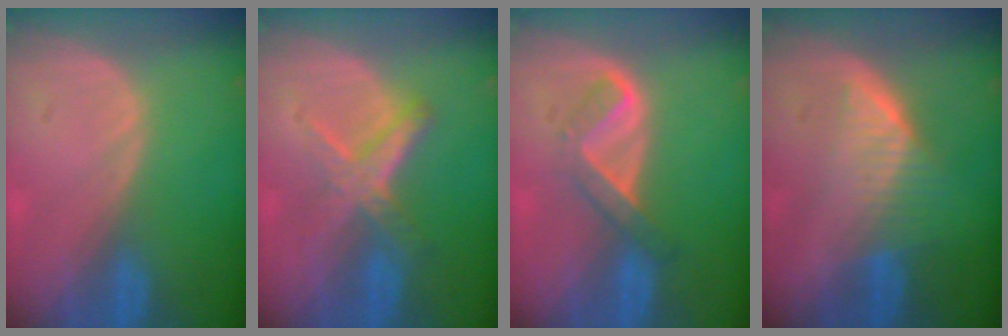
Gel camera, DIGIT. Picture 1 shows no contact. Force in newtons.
{"total": 5.9, "press": 5.4, "slide": 2.2}
{"total": 5.3, "press": 4.4, "slide": 3.0}
{"total": 6.5, "press": 5.7, "slide": 3.2}